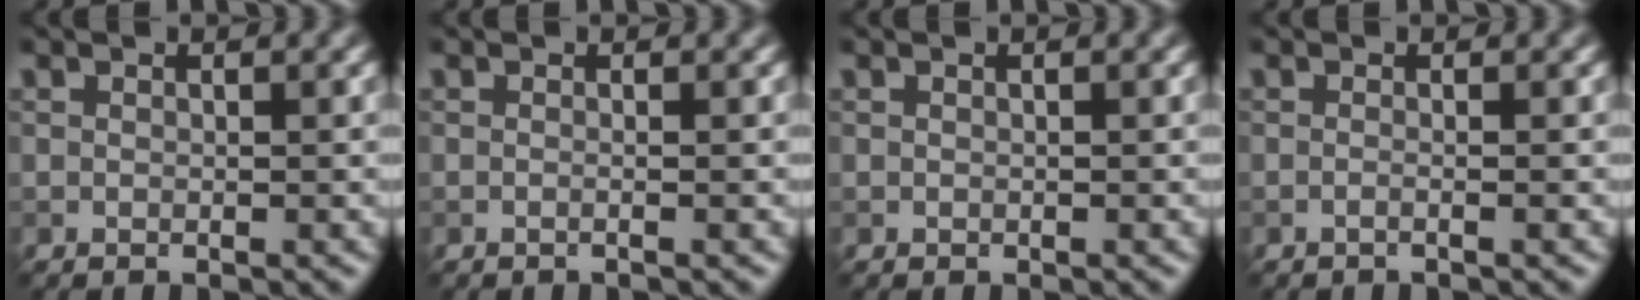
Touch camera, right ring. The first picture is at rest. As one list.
[{"total": 0.8, "force": [0.0, 0.4, 0.8], "torque": [0.004, -0.013, -0.015]}, {"total": 0.0}, {"total": 0.8, "force": [-0.2, 0.3, 0.8], "torque": [-0.003, -0.008, -0.015]}]